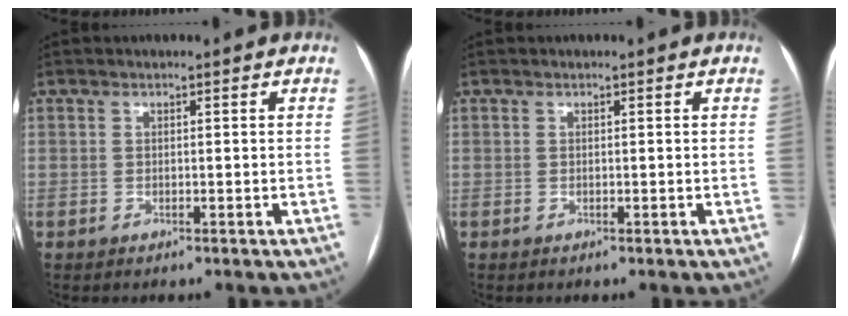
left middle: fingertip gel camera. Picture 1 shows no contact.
{"total": 0.0}